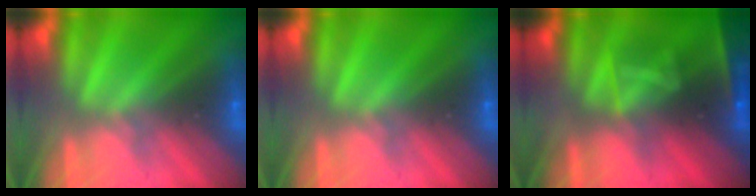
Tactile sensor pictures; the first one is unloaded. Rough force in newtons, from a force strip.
{"total": 0.0}
{"total": 7.2}